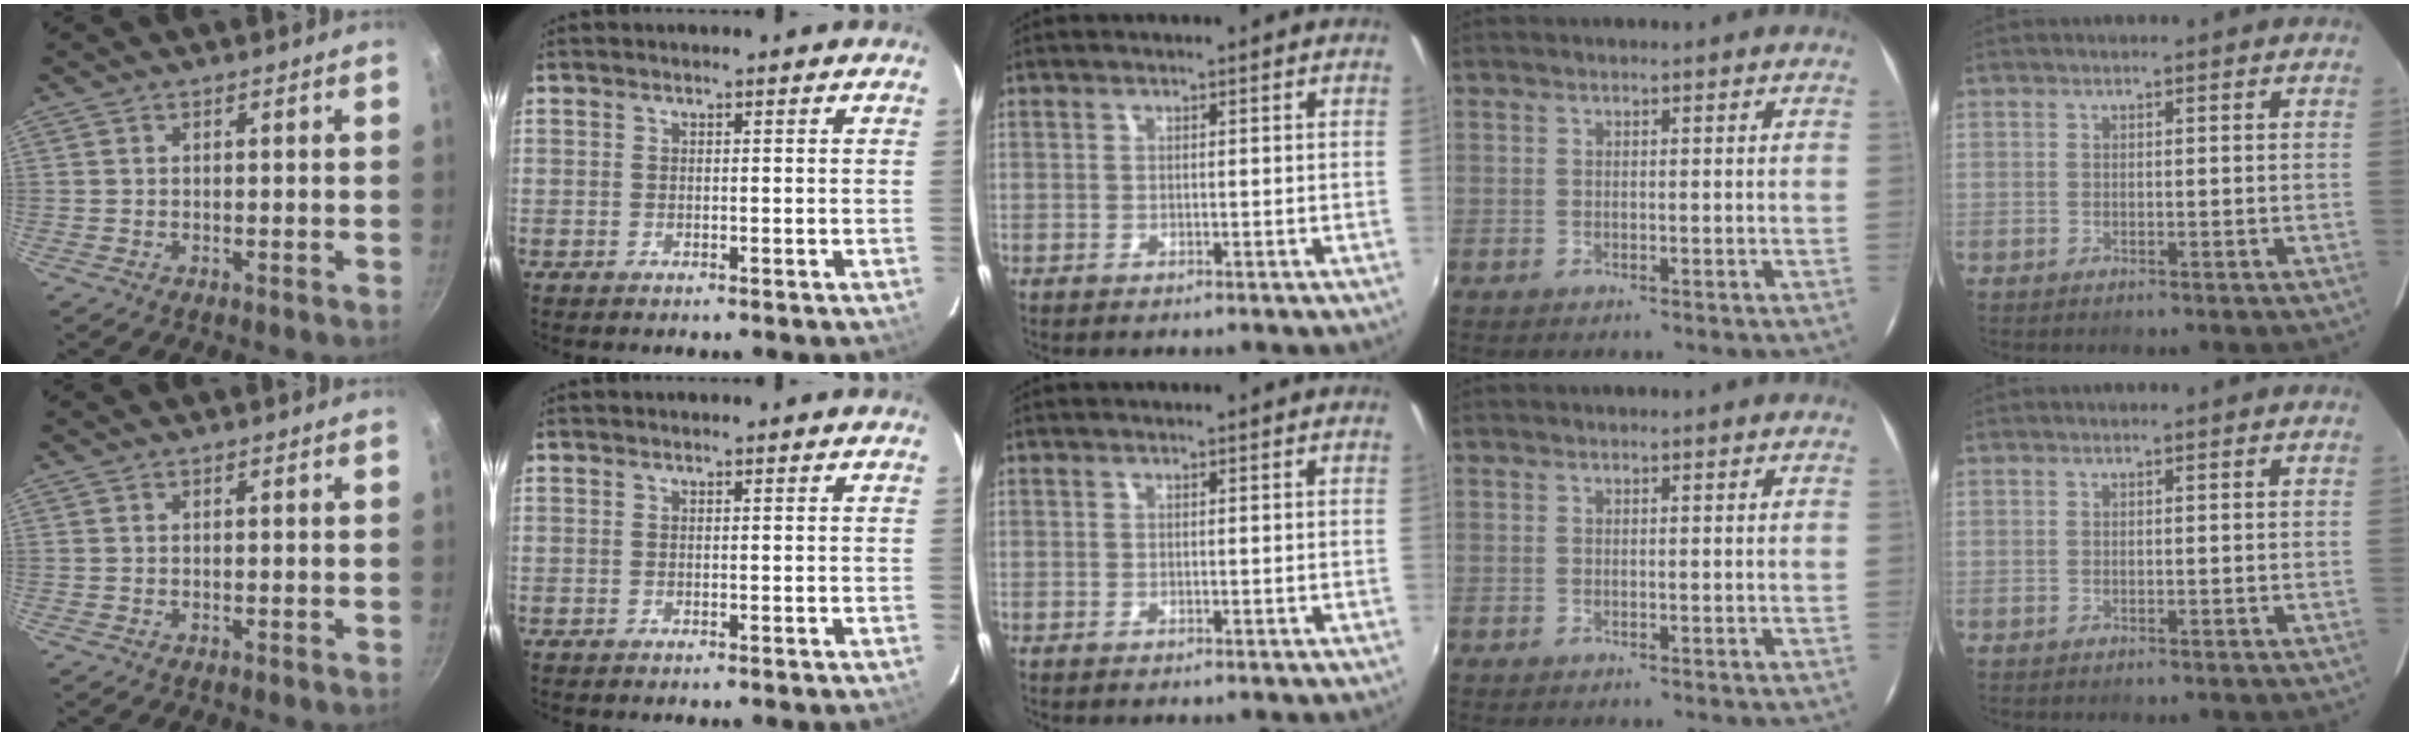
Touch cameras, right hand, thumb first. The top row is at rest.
{}